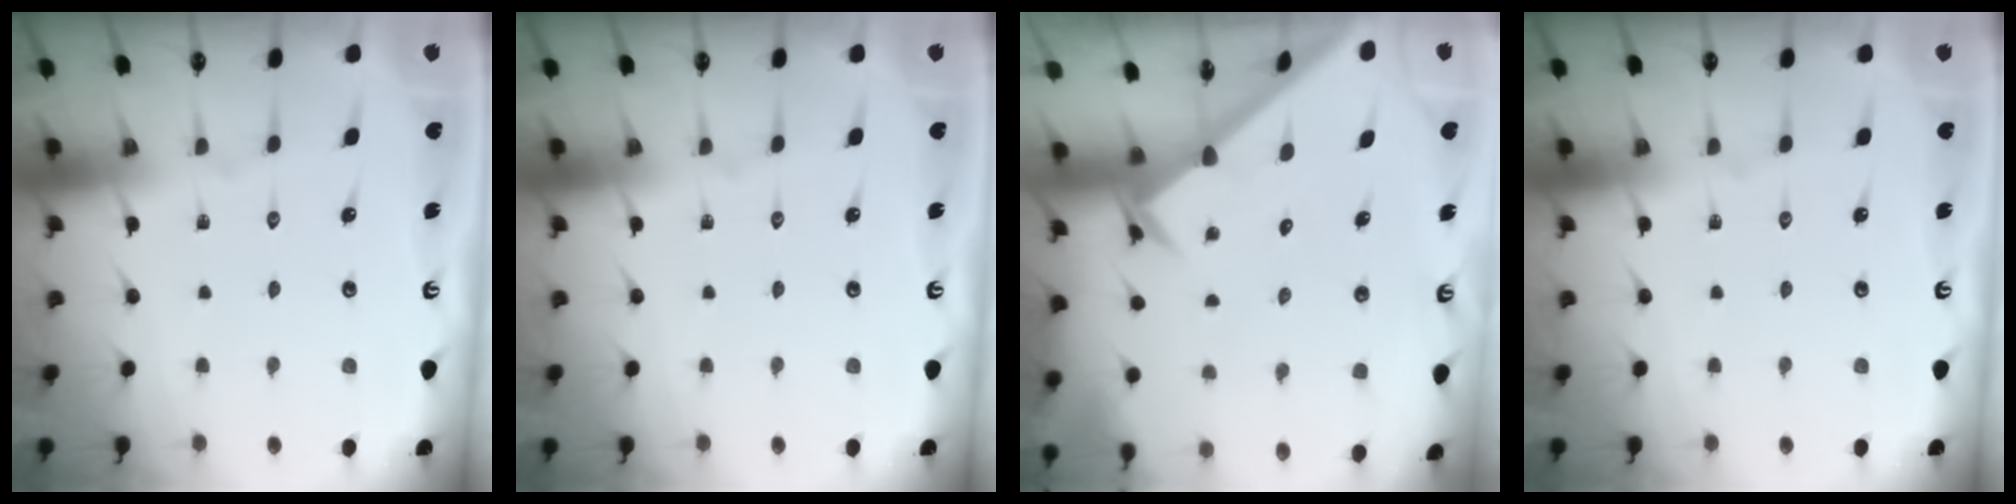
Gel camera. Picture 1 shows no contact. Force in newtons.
{"total": 0.0}
{"total": 2.6, "press": 2.6, "slide": 0.2}
{"total": 0.0}